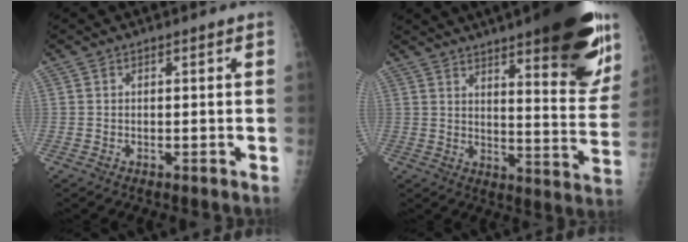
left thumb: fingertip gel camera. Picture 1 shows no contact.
{"total": 26.0, "force": [16.2, 6.2, 19.3], "torque": [-0.229, -0.063, 0.214]}